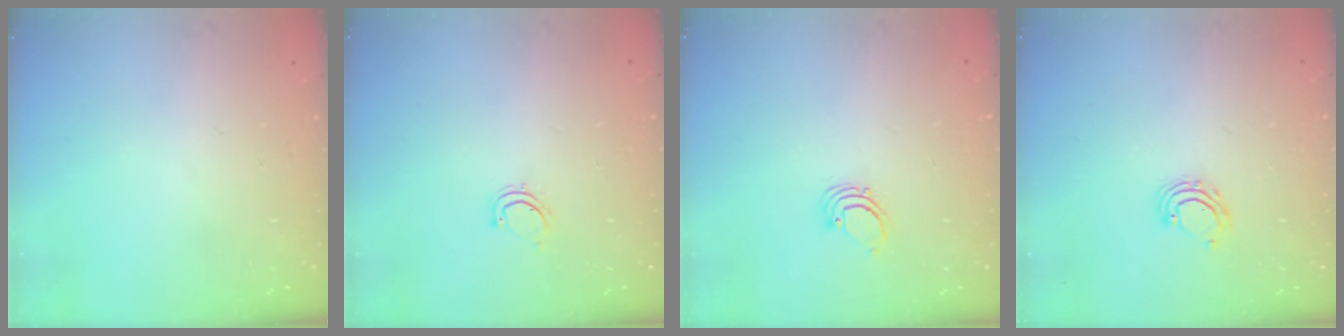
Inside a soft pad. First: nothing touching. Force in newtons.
{"total": 3.8, "press": 3.5, "slide": 1.6}
{"total": 2.2, "press": 2.2, "slide": 0.2}
{"total": 4.2, "press": 4.2, "slide": 0.3}